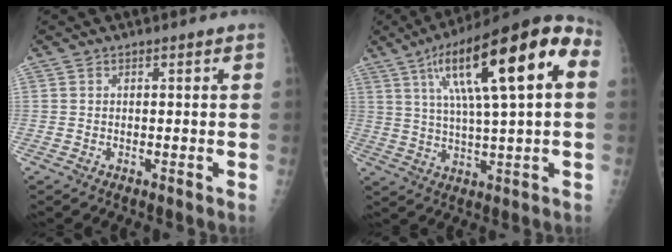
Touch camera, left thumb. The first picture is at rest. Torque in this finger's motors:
{"motor_torque": [0.50, 0.97, 2.20, -0.58, 0.30]}